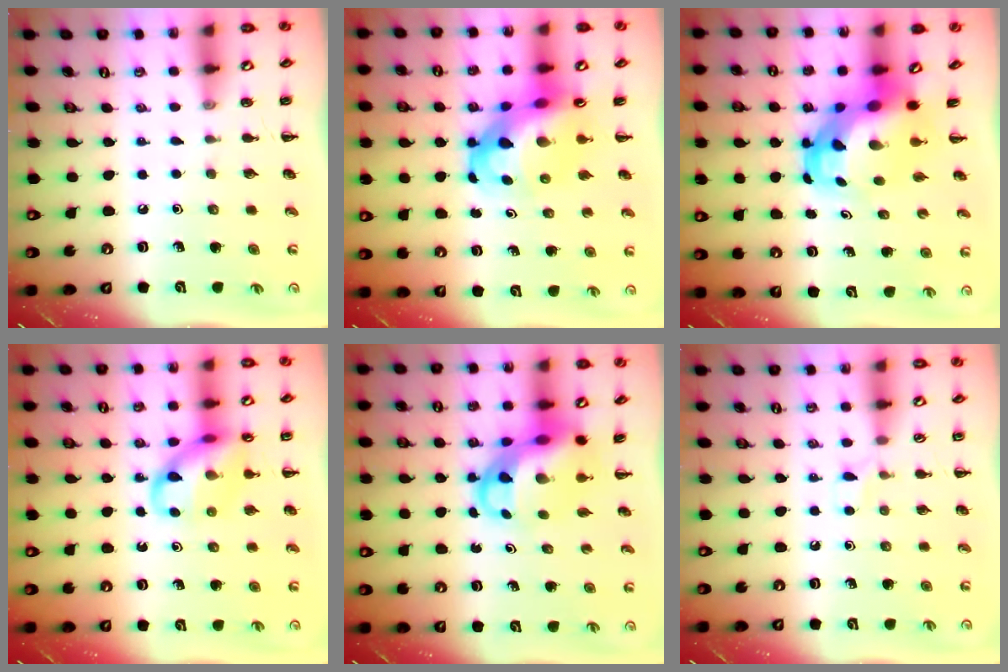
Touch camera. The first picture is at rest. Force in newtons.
{"total": 10.5, "press": 10.0, "slide": 3.0}
{"total": 7.0, "press": 6.7, "slide": 2.1}
{"total": 12.6, "press": 12.4, "slide": 2.0}
{"total": 8.3, "press": 8.2, "slide": 1.3}
{"total": 4.6, "press": 4.2, "slide": 1.6}